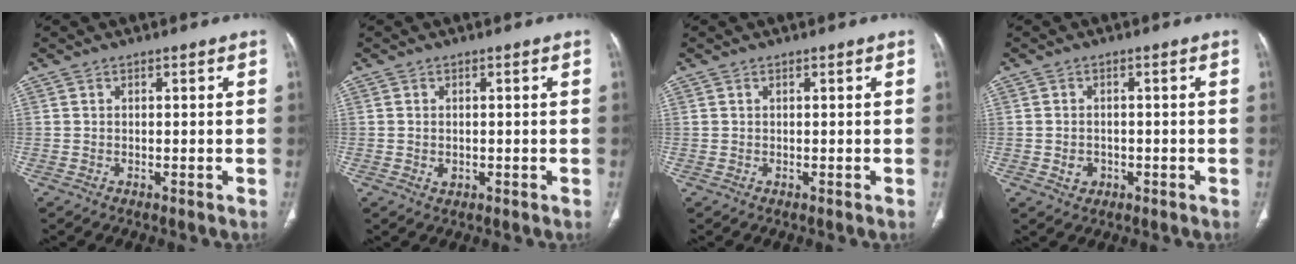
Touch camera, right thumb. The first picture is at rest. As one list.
[{"total": 1.4, "force": [-0.2, 1.1, 0.8], "torque": [-0.013, 0.000, 0.001]}, {"total": 0.0}, {"total": 2.7, "force": [-0.7, 2.3, 1.2], "torque": [-0.015, 0.006, -0.004]}]